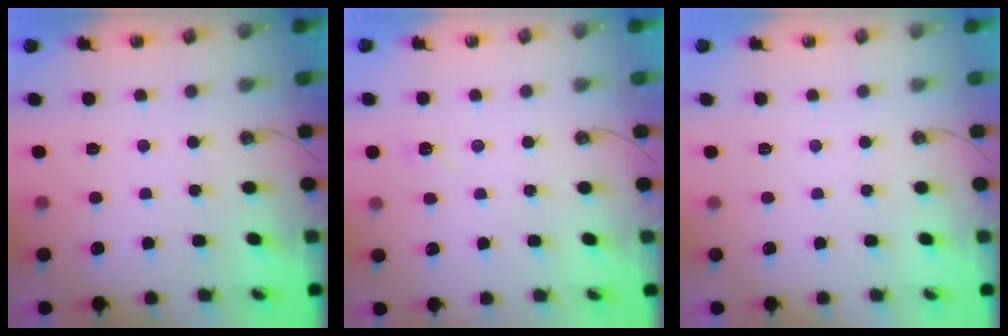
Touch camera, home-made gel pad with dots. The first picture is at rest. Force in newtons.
{"total": 2.9, "press": 2.8, "slide": 0.5}
{"total": 0.0}